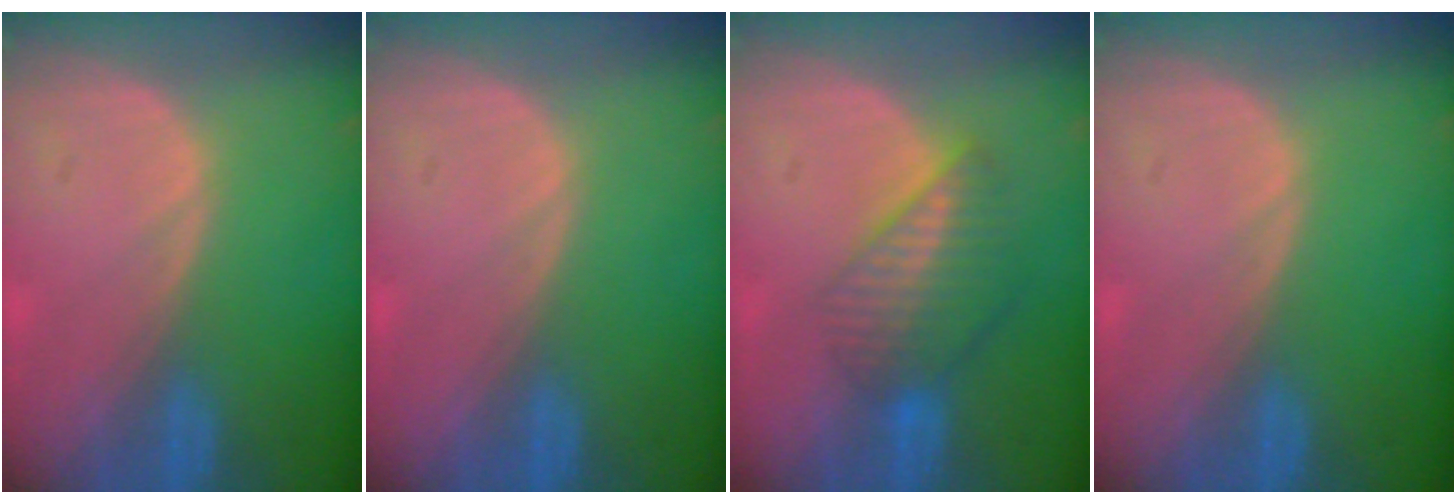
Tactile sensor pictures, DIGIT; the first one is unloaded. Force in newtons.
{"total": 0.0}
{"total": 7.0, "press": 6.0, "slide": 3.5}
{"total": 0.0}